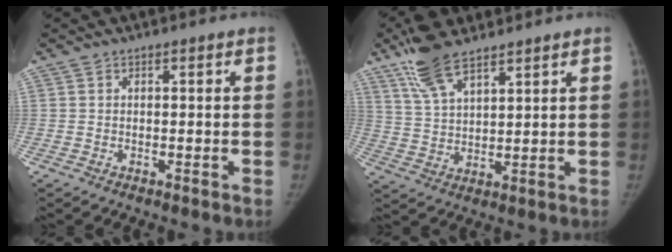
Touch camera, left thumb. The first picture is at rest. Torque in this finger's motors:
{"motor_torque": [0.68, -0.19, 1.03, -1.28, 0.28]}